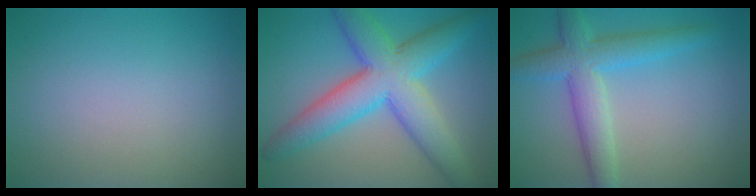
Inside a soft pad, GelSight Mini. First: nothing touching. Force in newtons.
{"total": 7.3, "press": 7.3, "slide": 0.4}
{"total": 5.1, "press": 5.1, "slide": 0.1}